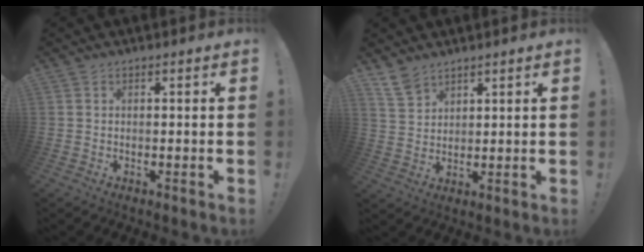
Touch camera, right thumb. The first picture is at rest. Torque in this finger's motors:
{"motor_torque": [-0.51, 0.28, 0.40, 0.26, 0.00]}